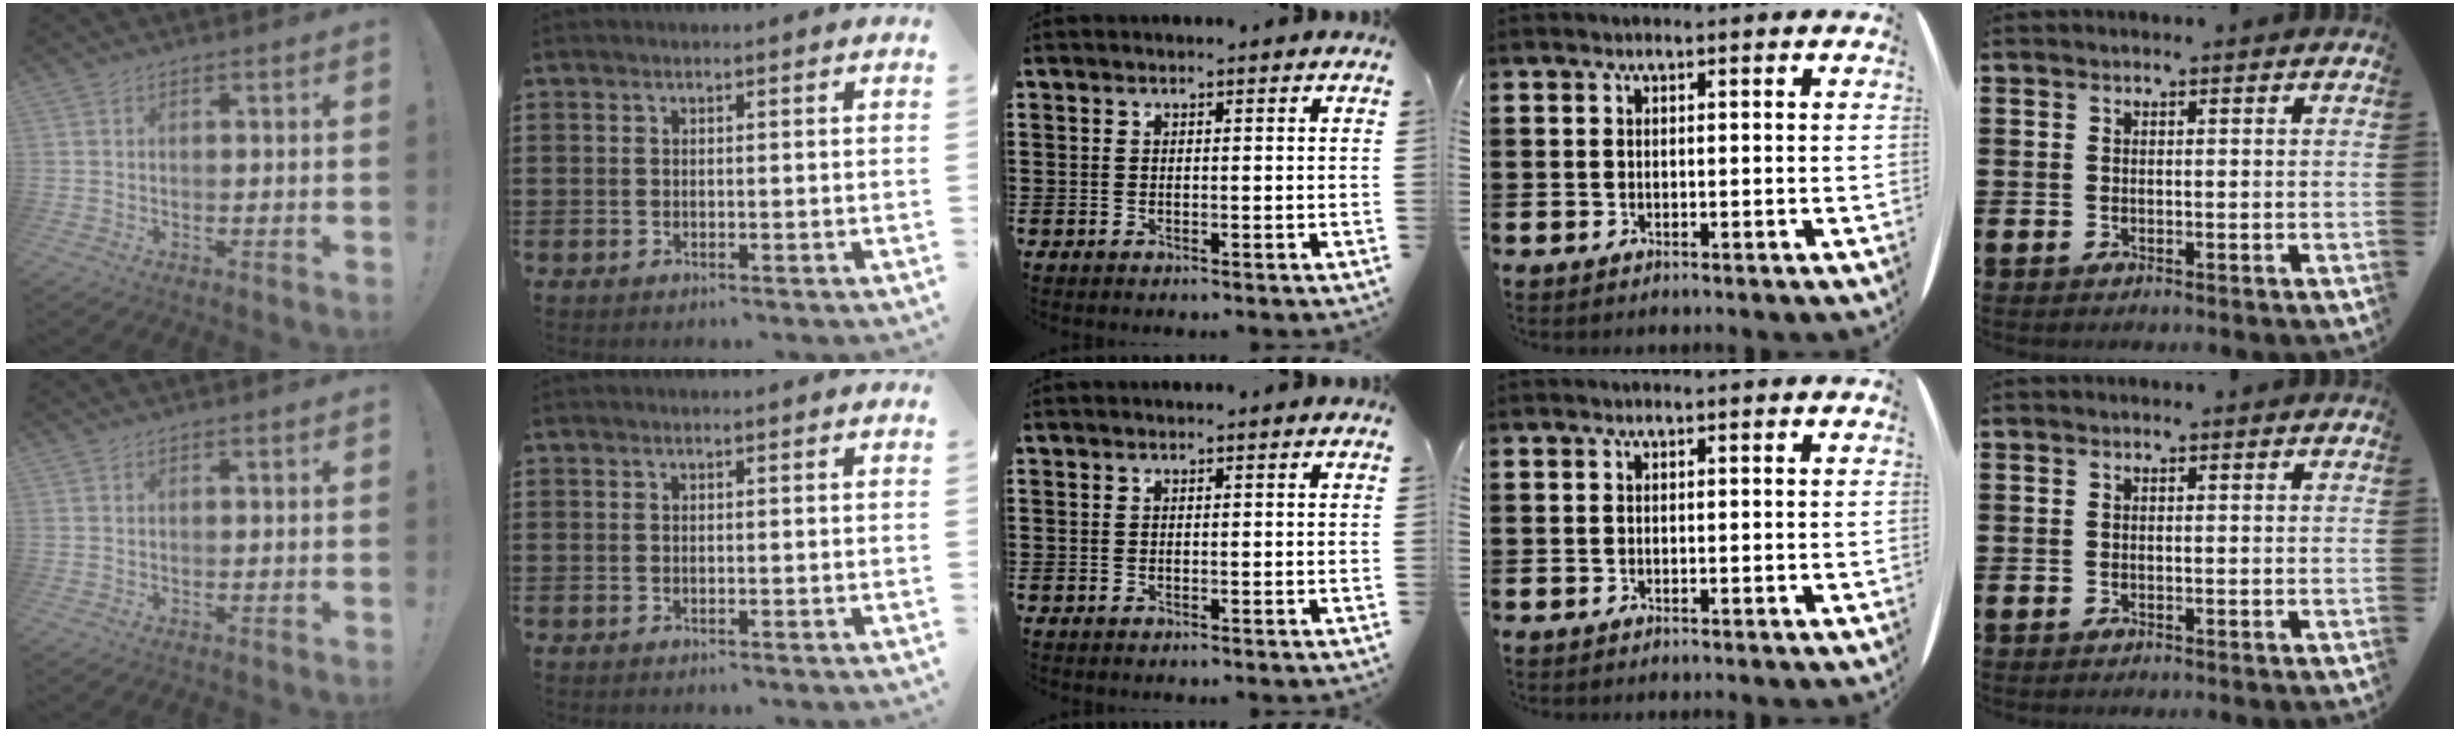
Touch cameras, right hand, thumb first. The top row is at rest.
{}